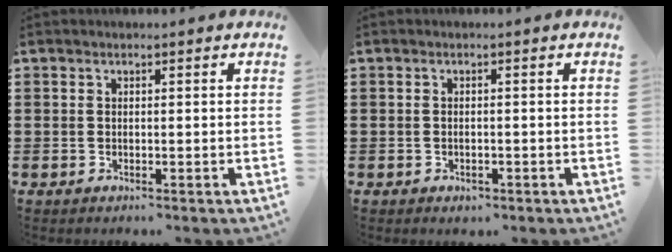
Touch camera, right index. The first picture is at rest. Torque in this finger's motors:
{"motor_torque": [0.54, 0.52, 0.11, 0.00]}